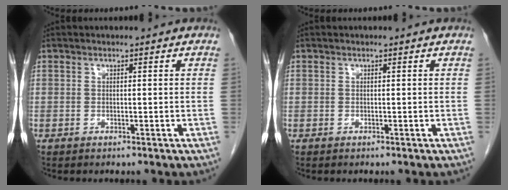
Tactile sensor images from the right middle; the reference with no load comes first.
{"total": 0.0}